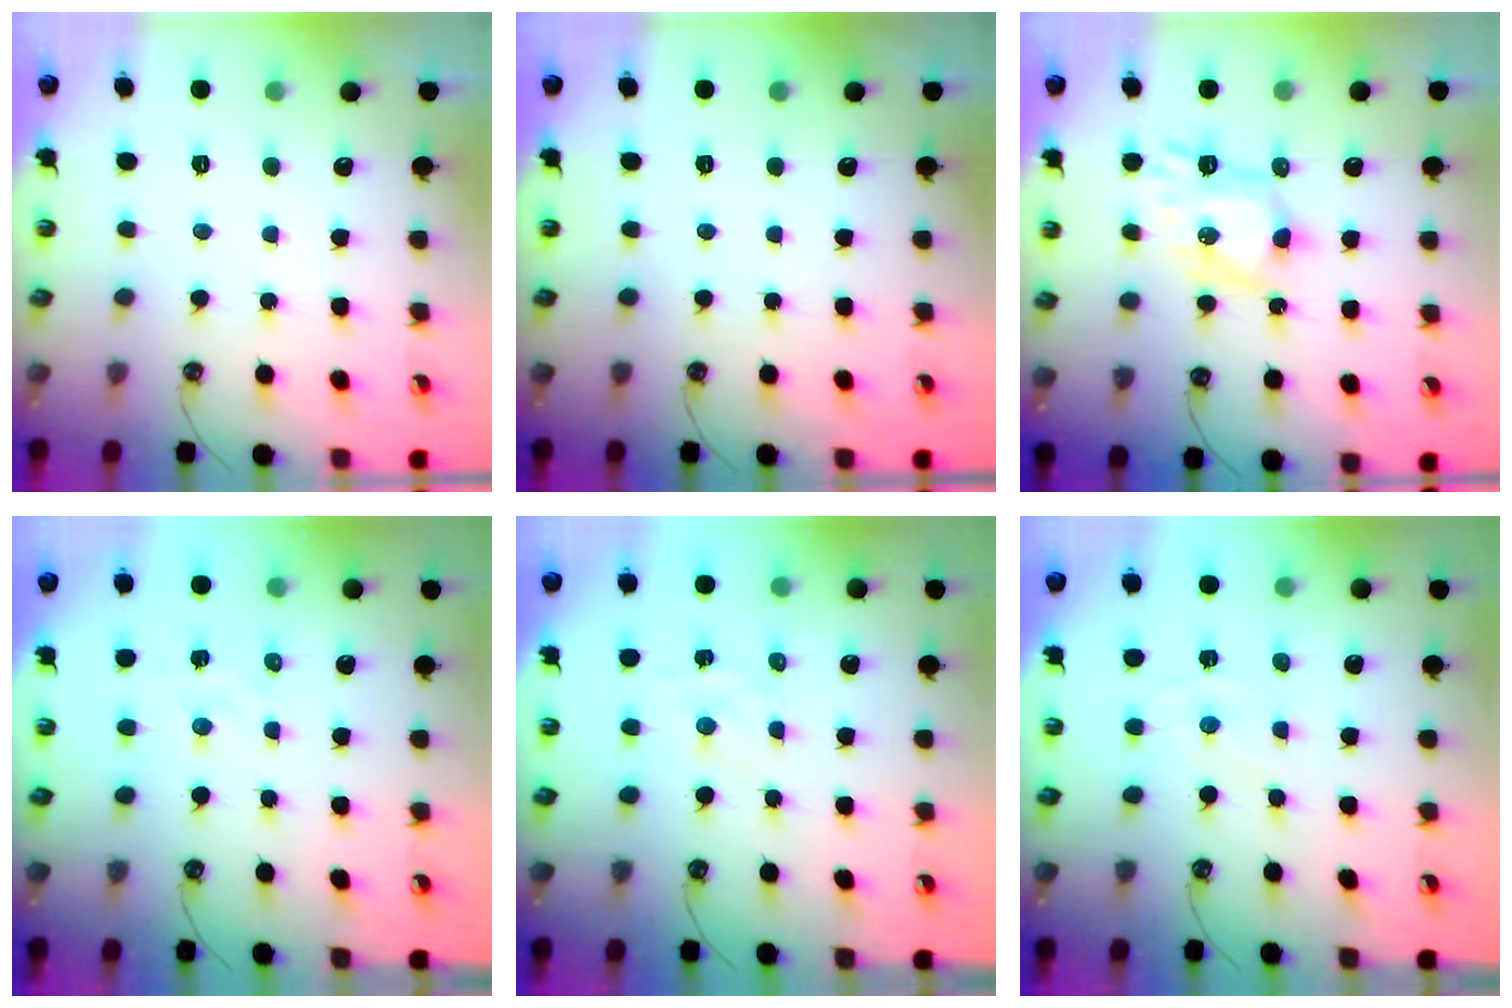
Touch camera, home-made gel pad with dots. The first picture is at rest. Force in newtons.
{"total": 0.0}
{"total": 7.7, "press": 7.7, "slide": 0.1}
{"total": 1.2, "press": 1.2, "slide": 0.1}
{"total": 2.3, "press": 2.3, "slide": 0.3}
{"total": 0.0}